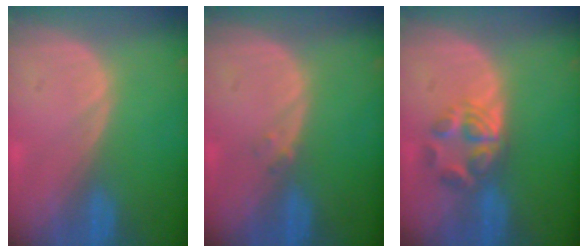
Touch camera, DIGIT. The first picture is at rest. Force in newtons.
{"total": 0.9, "press": 0.9, "slide": 0.2}
{"total": 5.7, "press": 4.8, "slide": 3.2}